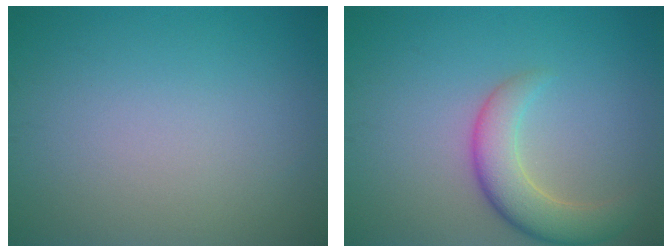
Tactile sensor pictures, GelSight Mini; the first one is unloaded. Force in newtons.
{"total": 4.5, "press": 4.4, "slide": 0.4}